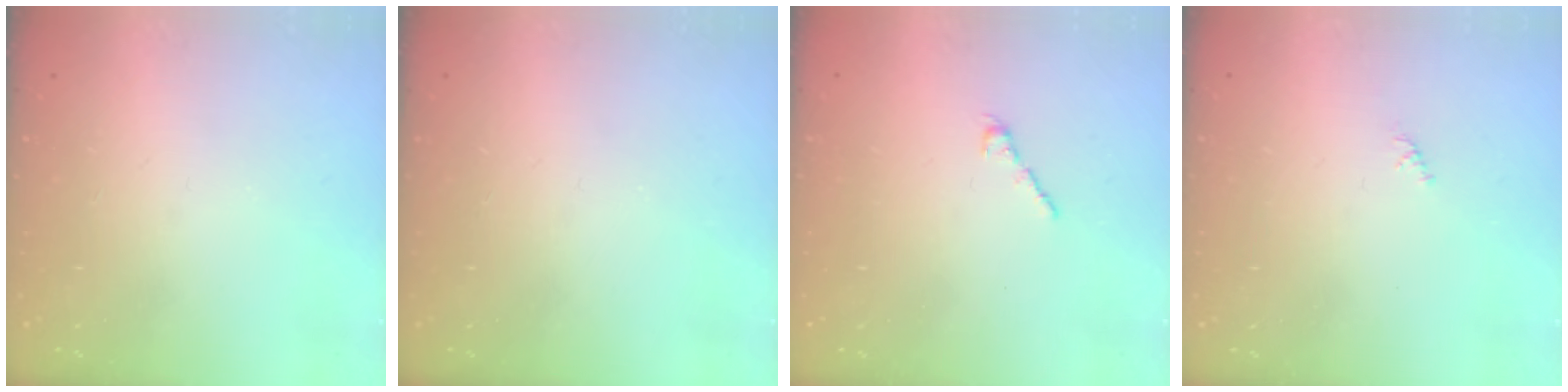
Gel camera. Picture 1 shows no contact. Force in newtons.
{"total": 0.0}
{"total": 2.5, "press": 2.4, "slide": 0.7}
{"total": 0.8, "press": 0.7, "slide": 0.4}